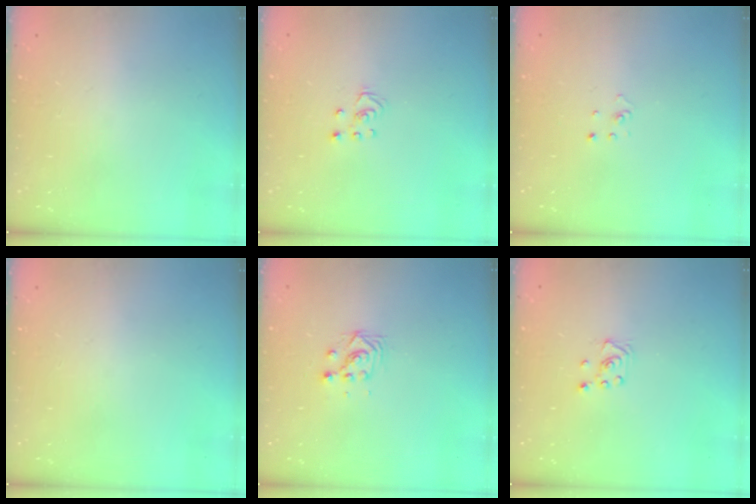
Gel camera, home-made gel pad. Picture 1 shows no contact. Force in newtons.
{"total": 2.5, "press": 2.5, "slide": 0.2}
{"total": 1.5, "press": 1.5, "slide": 0.1}
{"total": 0.0}
{"total": 3.6, "press": 3.6, "slide": 0.1}
{"total": 3.0, "press": 2.9, "slide": 0.3}